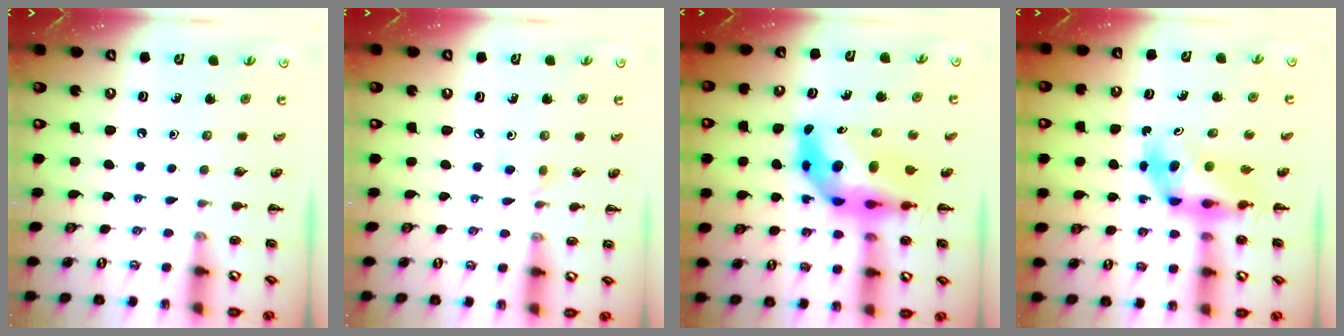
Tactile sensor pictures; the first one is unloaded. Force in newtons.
{"total": 4.4, "press": 4.2, "slide": 1.5}
{"total": 11.0, "press": 10.4, "slide": 3.4}
{"total": 5.5, "press": 5.4, "slide": 1.0}